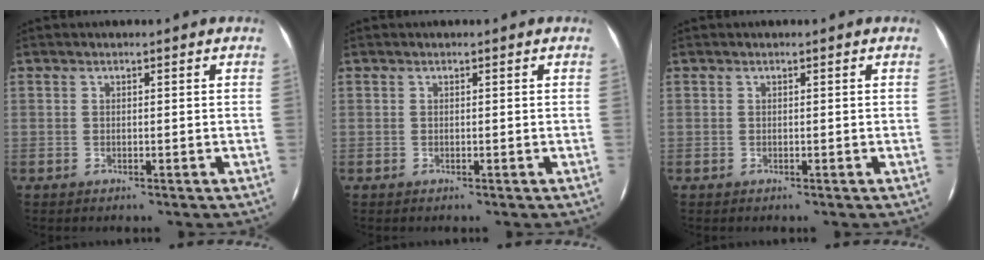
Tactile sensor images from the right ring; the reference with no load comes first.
{"total": 0.0}
{"total": 0.0}